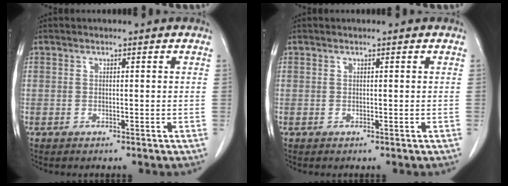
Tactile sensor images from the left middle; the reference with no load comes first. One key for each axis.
{"total": 0.0}